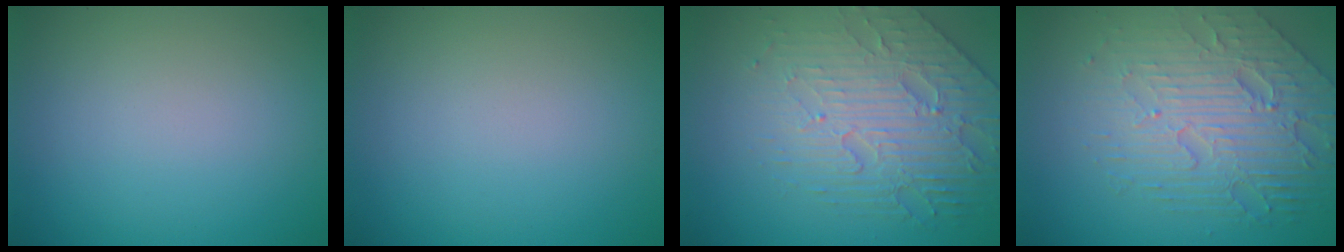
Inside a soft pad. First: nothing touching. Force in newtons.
{"total": 0.0}
{"total": 5.5, "press": 4.7, "slide": 2.9}
{"total": 7.0, "press": 5.1, "slide": 4.8}